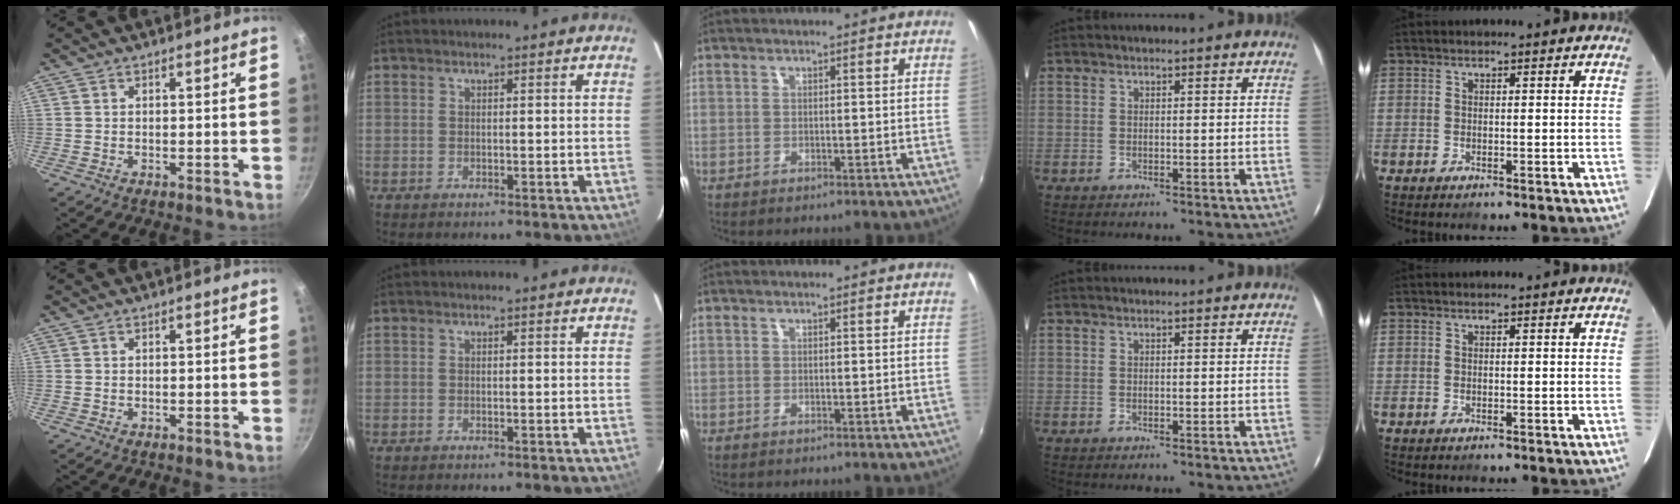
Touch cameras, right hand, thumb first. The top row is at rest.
{}